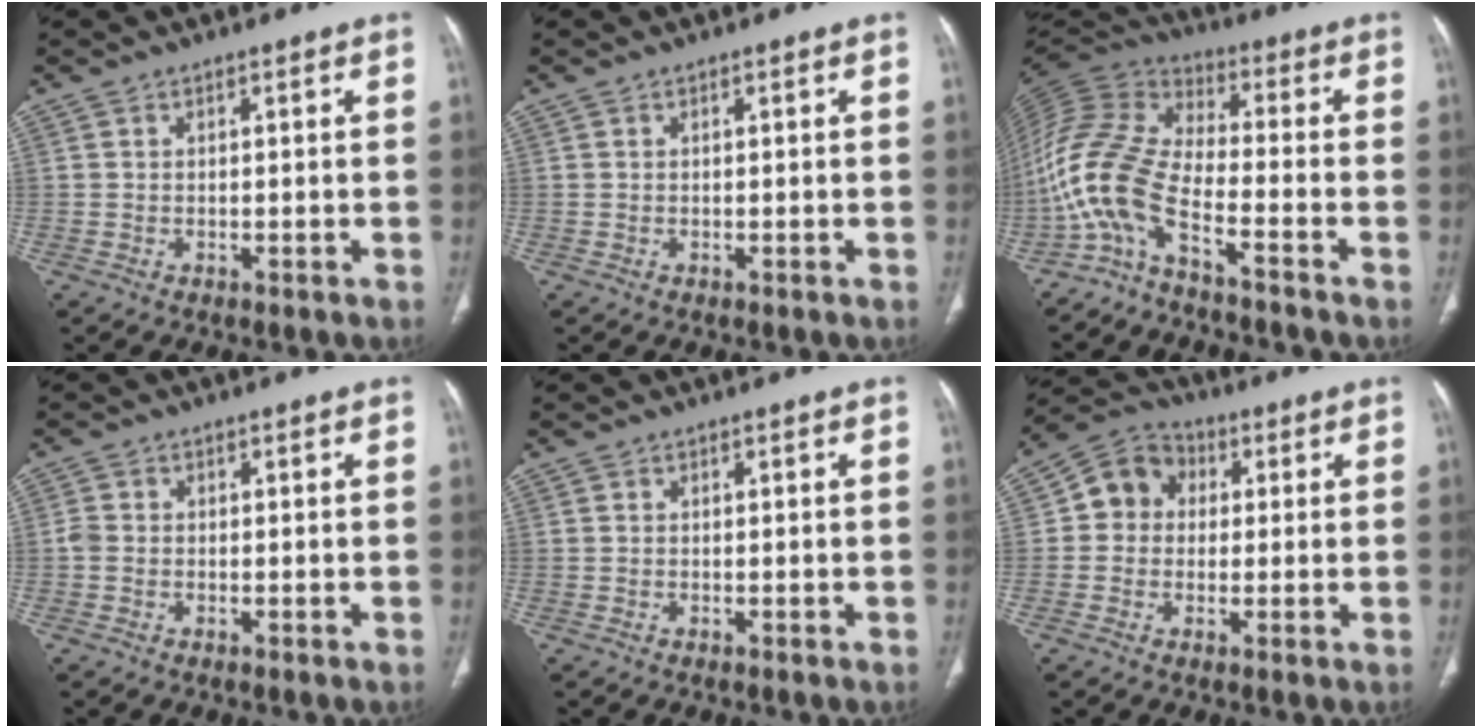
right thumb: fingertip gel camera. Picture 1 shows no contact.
{"total": 0.0}
{"total": 13.0, "force": [-7.3, 4.5, 9.7], "torque": [-0.223, 0.073, -0.152]}
{"total": 1.5, "force": [-0.3, 1.2, 0.8], "torque": [-0.018, 0.002, -0.009]}
{"total": 0.0}
{"total": 8.1, "force": [0.8, 7.2, 3.6], "torque": [-0.039, 0.019, -0.001]}